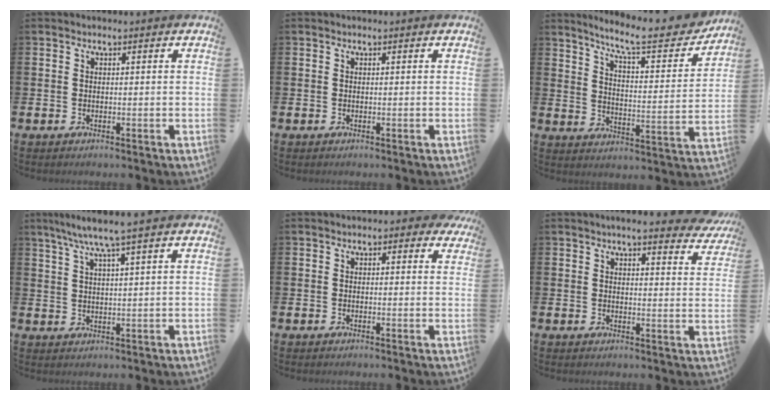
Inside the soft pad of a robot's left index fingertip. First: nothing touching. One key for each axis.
{"total": 0.0}
{"total": 9.3, "fx": 8.2, "fy": 1.1, "fz": 4.2, "tx": -0.096, "ty": -0.055, "tz": 0.137}
{"total": 5.1, "fx": 4.0, "fy": -0.4, "fz": 3.1, "tx": -0.076, "ty": -0.008, "tz": 0.070}
{"total": 0.9, "fx": 0.5, "fy": 0.6, "fz": 0.5, "tx": -0.009, "ty": 0.010, "tz": 0.006}
{"total": 4.6, "fx": 4.3, "fy": 0.4, "fz": 1.6, "tx": -0.025, "ty": -0.021, "tz": 0.072}